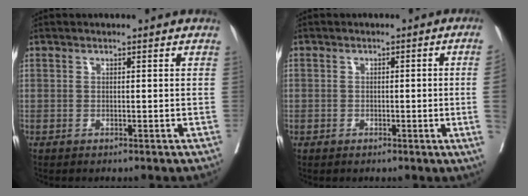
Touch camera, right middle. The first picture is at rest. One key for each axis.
{"total": 3.0, "fx": -0.4, "fy": 0.1, "fz": 3.0, "tx": -0.038, "ty": 0.005, "tz": -0.007}